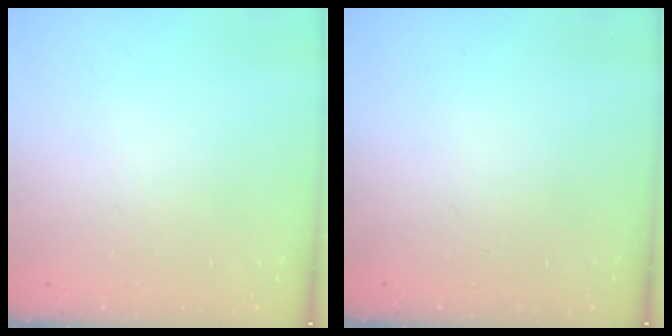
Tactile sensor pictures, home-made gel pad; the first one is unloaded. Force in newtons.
{"total": 0.0}